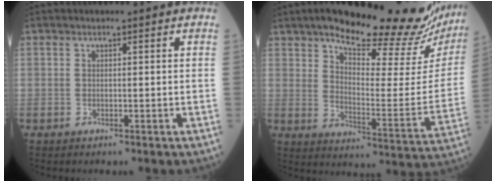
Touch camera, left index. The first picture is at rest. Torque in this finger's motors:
{"motor_torque": [1.00, -1.14, 0.64, 0.14]}